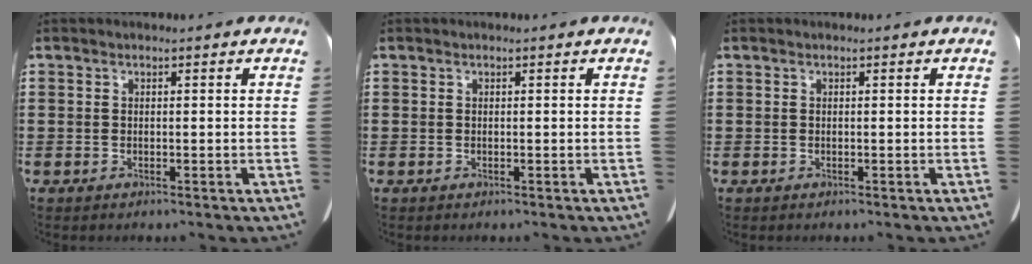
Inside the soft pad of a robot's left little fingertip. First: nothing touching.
{"total": 0.0}
{"total": 0.0}